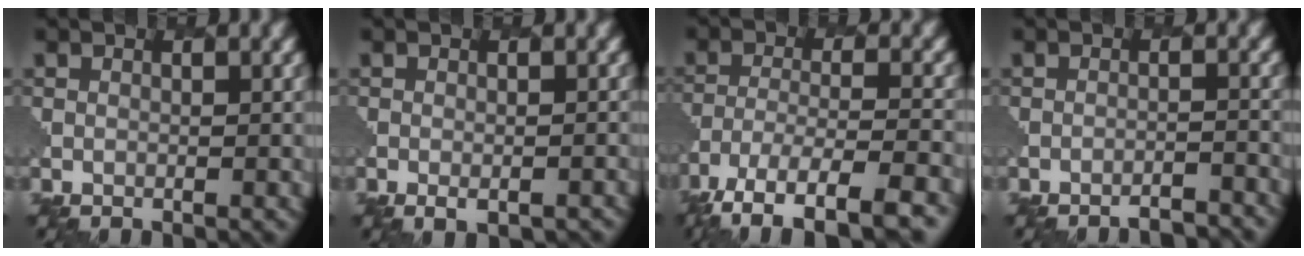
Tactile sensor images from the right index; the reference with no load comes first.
{"total": 1.9, "force": [-1.0, 0.7, 1.5], "torque": [-0.026, -0.004, -0.012]}
{"total": 9.3, "force": [-6.9, 2.5, 5.7], "torque": [-0.103, -0.012, -0.120]}
{"total": 4.1, "force": [-4.0, 0.4, 1.0], "torque": [-0.007, 0.015, -0.055]}